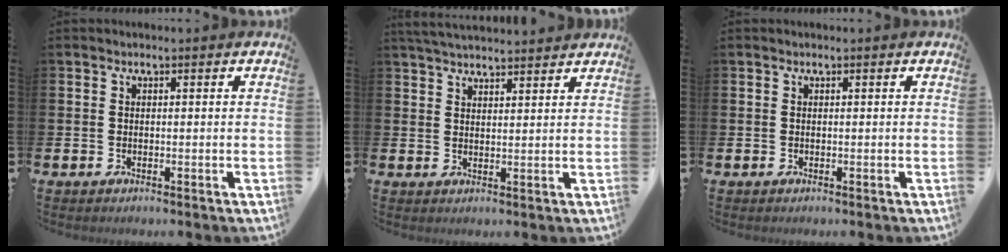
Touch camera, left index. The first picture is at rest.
{"total": 3.9, "force": [3.8, 0.3, 0.6], "torque": [-0.021, -0.013, 0.071]}
{"total": 0.0}